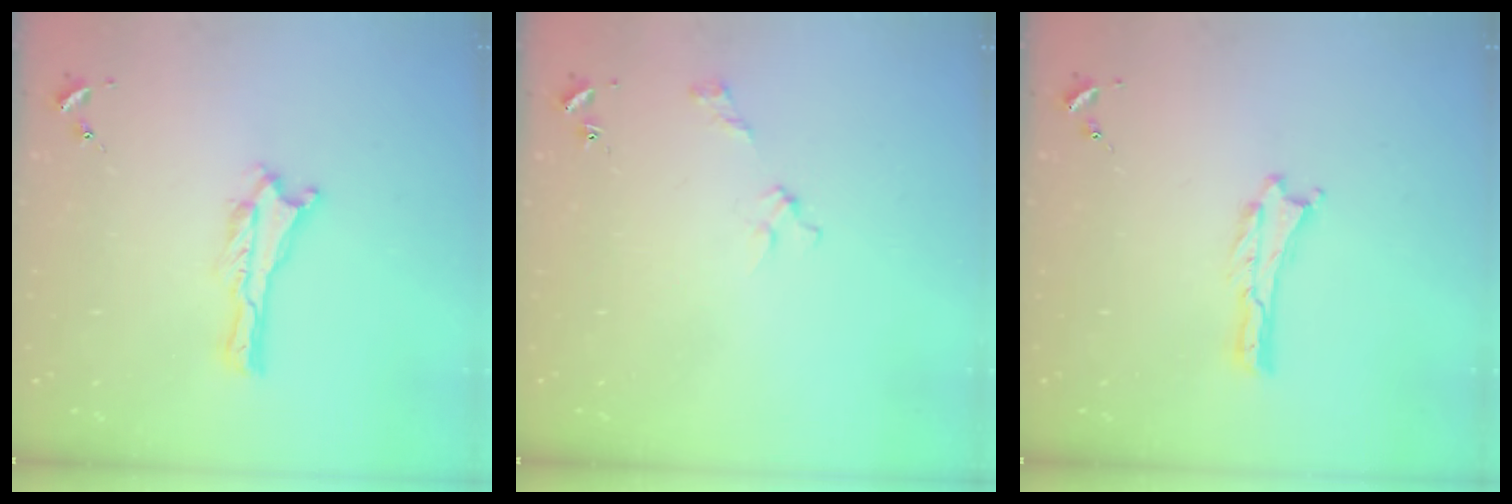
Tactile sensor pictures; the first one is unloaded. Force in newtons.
{"total": 2.7, "press": 2.6, "slide": 0.3}
{"total": 0.0}